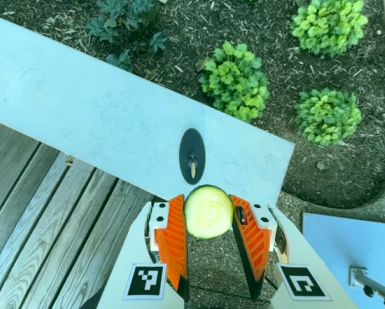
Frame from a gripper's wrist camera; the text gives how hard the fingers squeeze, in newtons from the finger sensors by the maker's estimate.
{"total": 11.8, "left": 12.3, "right": 11.4}